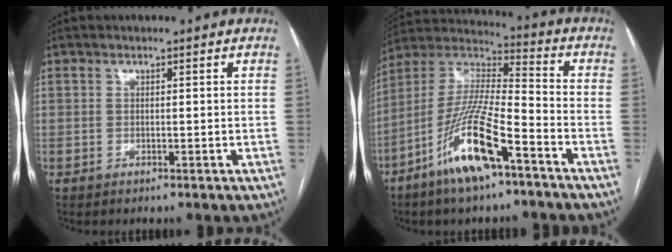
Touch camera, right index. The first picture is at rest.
{"total": 15.3, "force": [-8.2, 2.4, 12.7], "torque": [-0.258, -0.013, -0.153]}